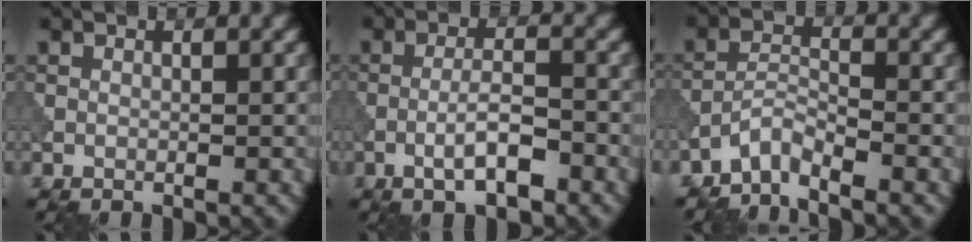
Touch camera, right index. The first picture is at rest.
{"total": 3.7, "force": [-1.7, 0.8, 3.2], "torque": [-0.058, 0.007, -0.034]}
{"total": 2.8, "force": [-2.6, 0.4, 1.0], "torque": [-0.018, 0.006, -0.060]}